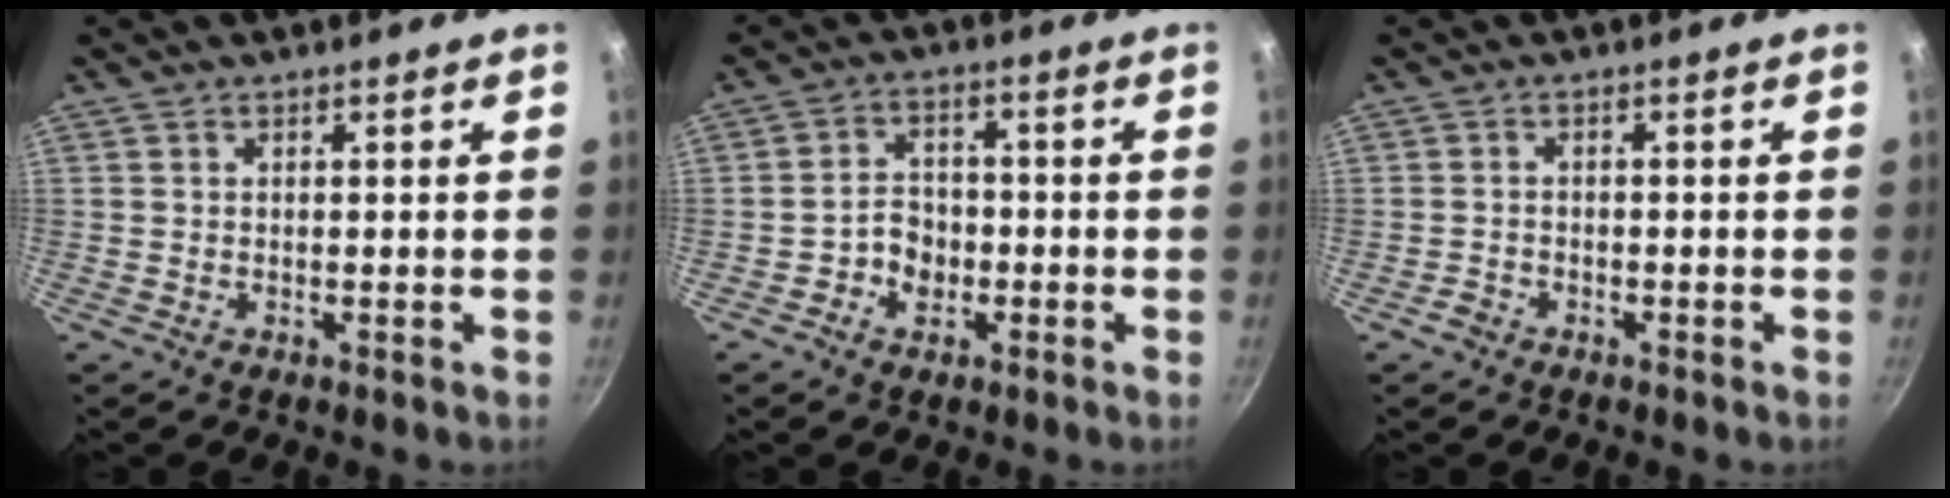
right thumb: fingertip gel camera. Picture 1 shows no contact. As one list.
[{"total": 5.6, "force": [-1.9, 4.4, 2.8], "torque": [-0.025, 0.019, -0.038]}, {"total": 1.9, "force": [-1.4, 1.2, 0.5], "torque": [-0.011, 0.019, -0.025]}]